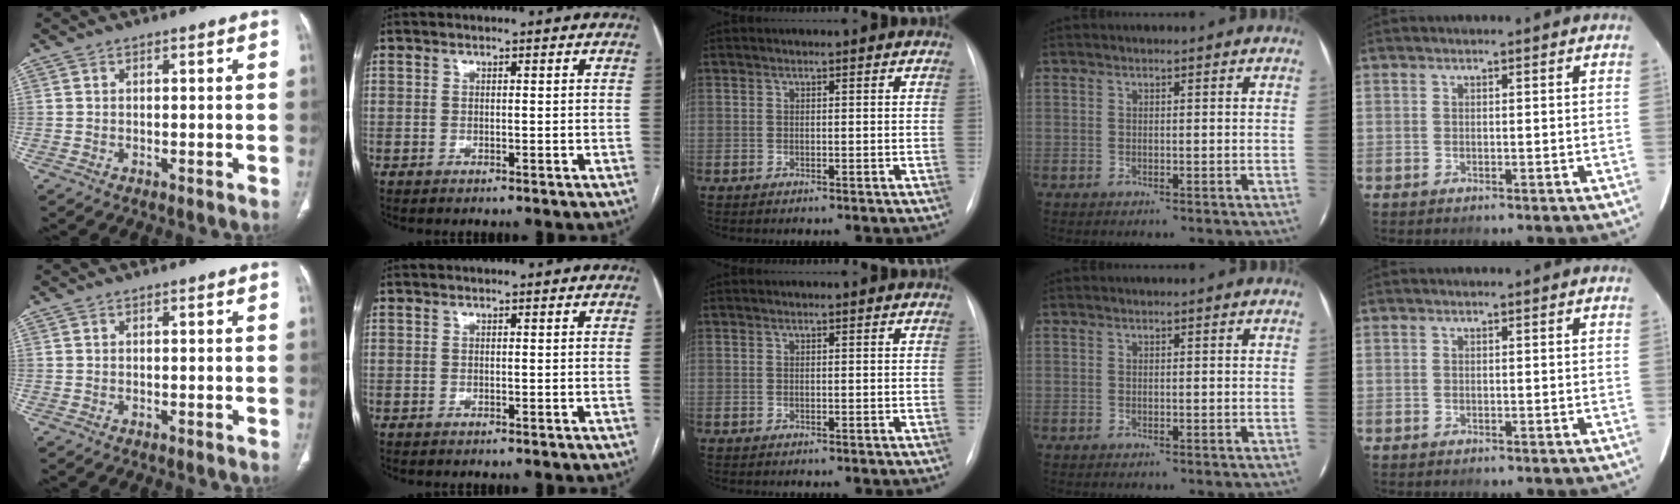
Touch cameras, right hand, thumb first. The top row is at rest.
{}